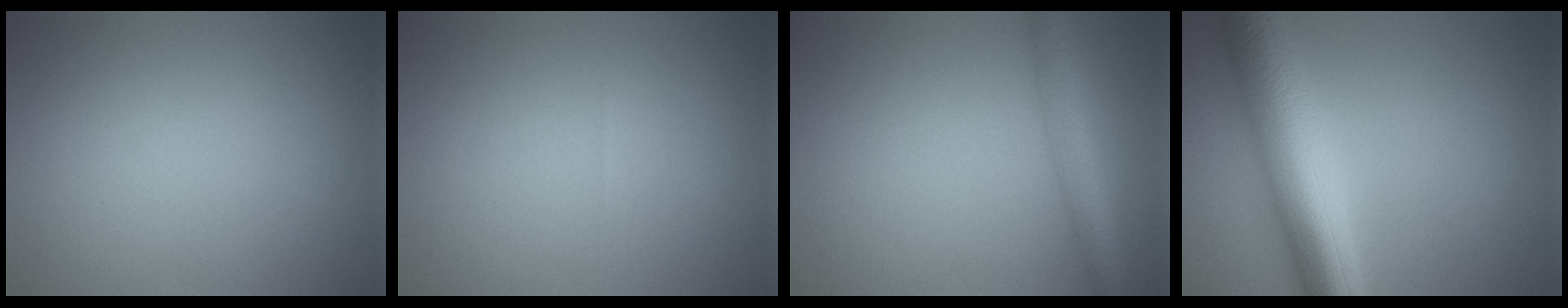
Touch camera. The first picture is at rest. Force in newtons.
{"total": 0.0}
{"total": 4.2, "press": 4.2, "slide": 0.2}
{"total": 9.9, "press": 9.9, "slide": 0.1}